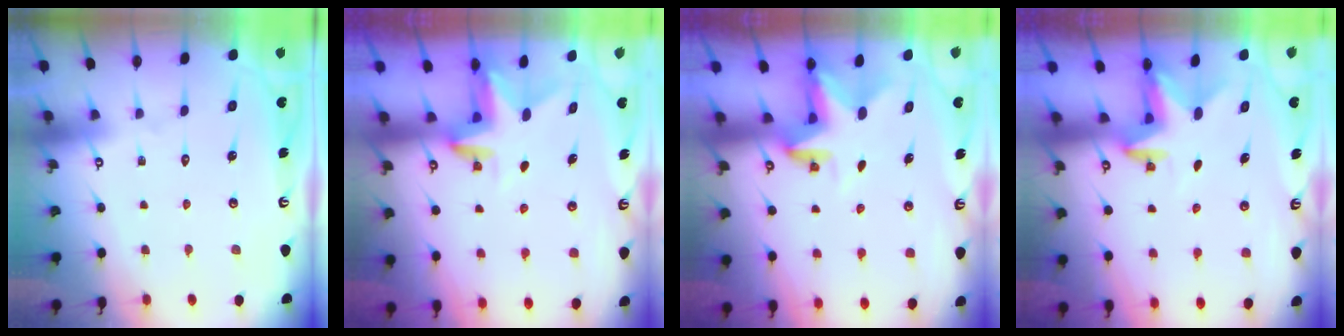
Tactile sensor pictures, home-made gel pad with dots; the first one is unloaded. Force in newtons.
{"total": 2.9, "press": 2.9, "slide": 0.2}
{"total": 3.3, "press": 3.3, "slide": 0.2}
{"total": 2.3, "press": 2.3, "slide": 0.4}